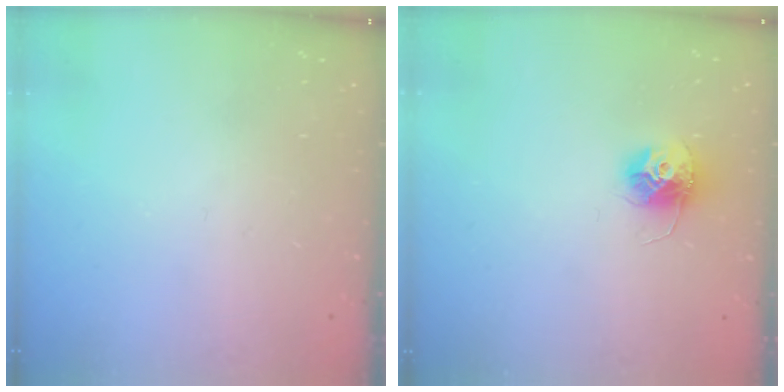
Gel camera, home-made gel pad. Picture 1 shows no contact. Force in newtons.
{"total": 10.9, "press": 10.9, "slide": 0.7}